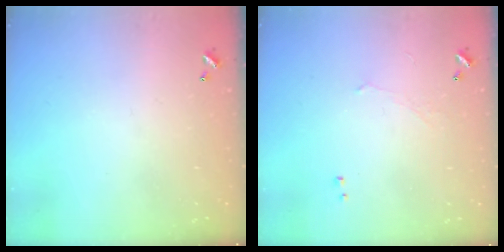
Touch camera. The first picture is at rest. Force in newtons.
{"total": 0.6, "press": 0.4, "slide": 0.5}